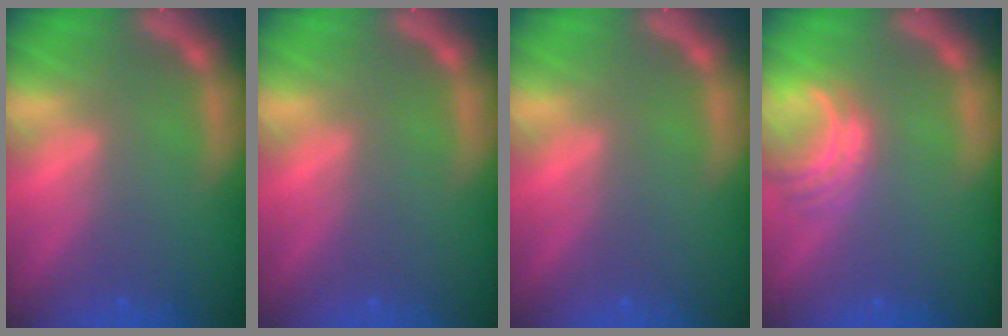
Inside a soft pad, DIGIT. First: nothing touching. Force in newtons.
{"total": 0.0}
{"total": 0.0}
{"total": 3.4}